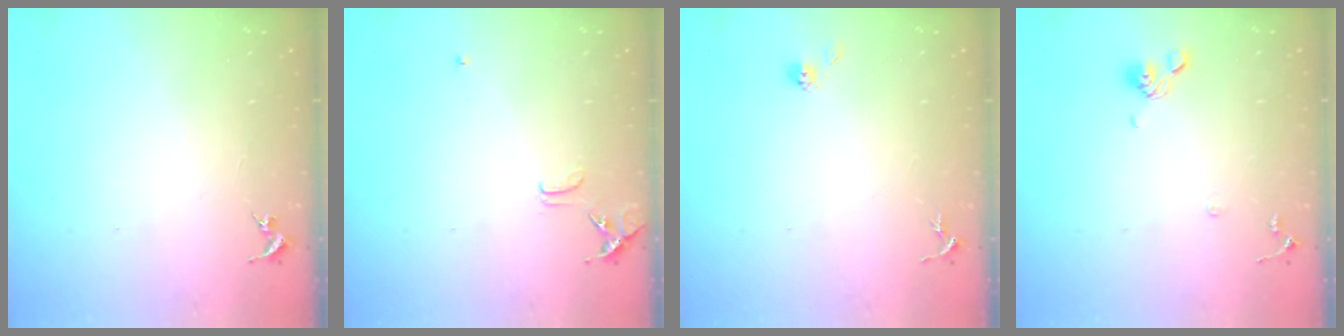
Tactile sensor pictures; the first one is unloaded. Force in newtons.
{"total": 8.3, "press": 8.3, "slide": 0.7}
{"total": 5.1, "press": 5.0, "slide": 0.4}
{"total": 7.6, "press": 7.3, "slide": 2.1}